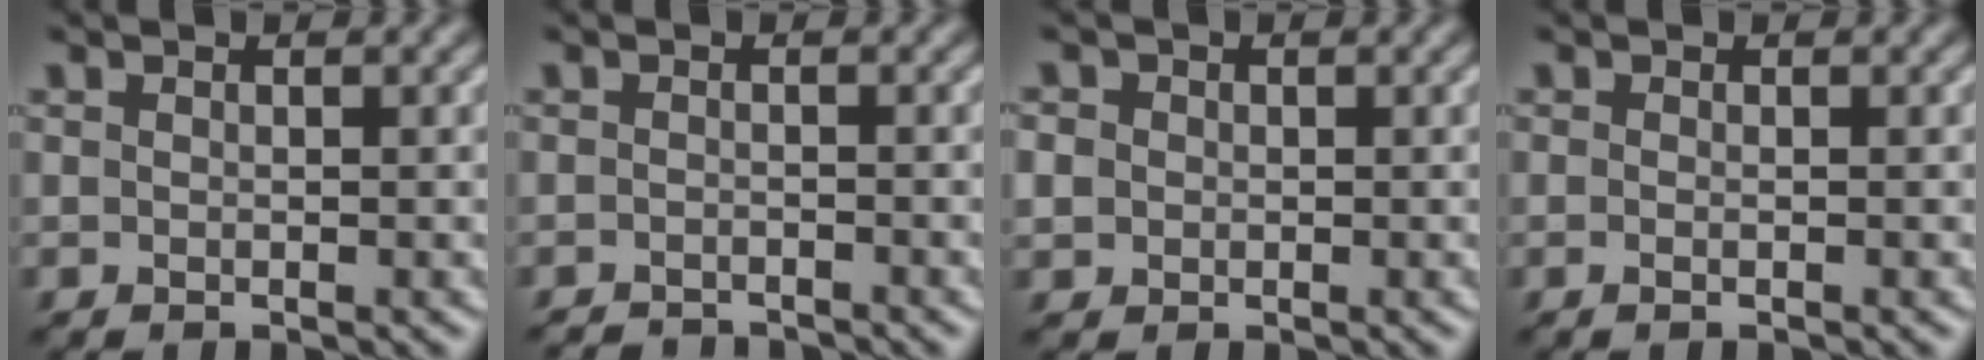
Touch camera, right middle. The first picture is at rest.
{"total": 3.0, "force": [-2.9, 0.4, 0.6], "torque": [-0.008, -0.010, -0.048]}
{"total": 2.4, "force": [0.5, 2.2, 0.7], "torque": [-0.003, 0.011, -0.007]}
{"total": 1.0, "force": [-0.1, 0.5, 0.9], "torque": [-0.006, -0.007, -0.008]}